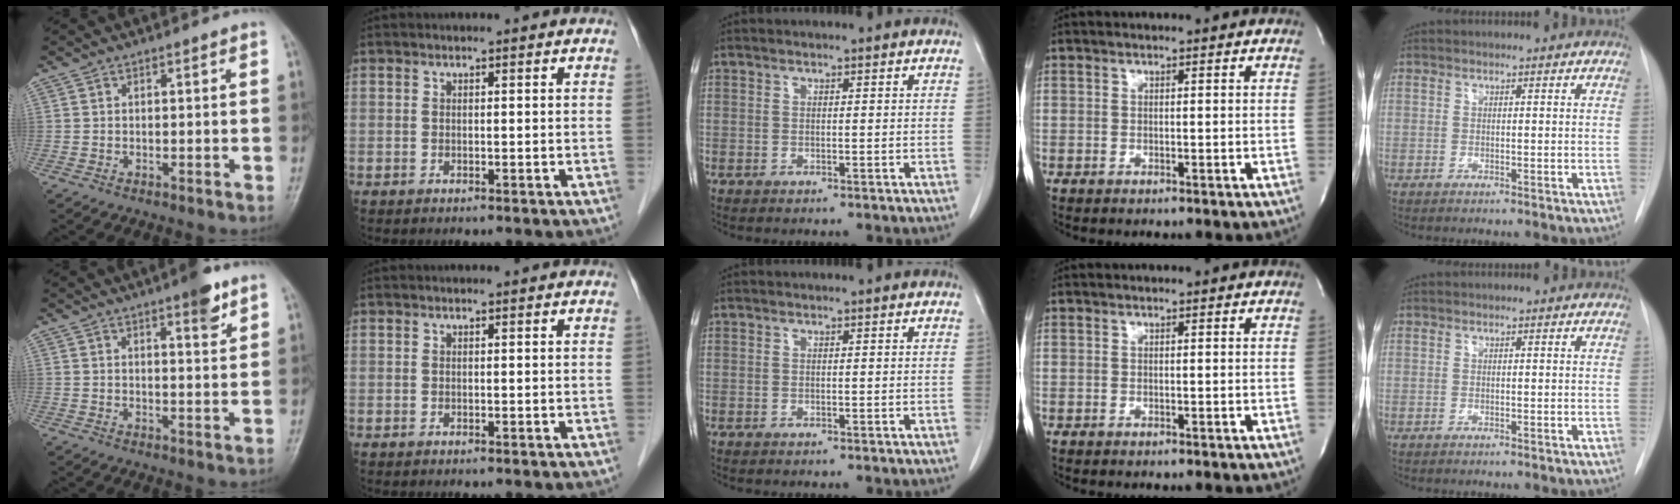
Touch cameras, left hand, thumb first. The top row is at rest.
{"thumb": {"total": 5.3, "force": [3.4, 1.2, 3.9], "torque": [-0.045, -0.019, 0.045]}}